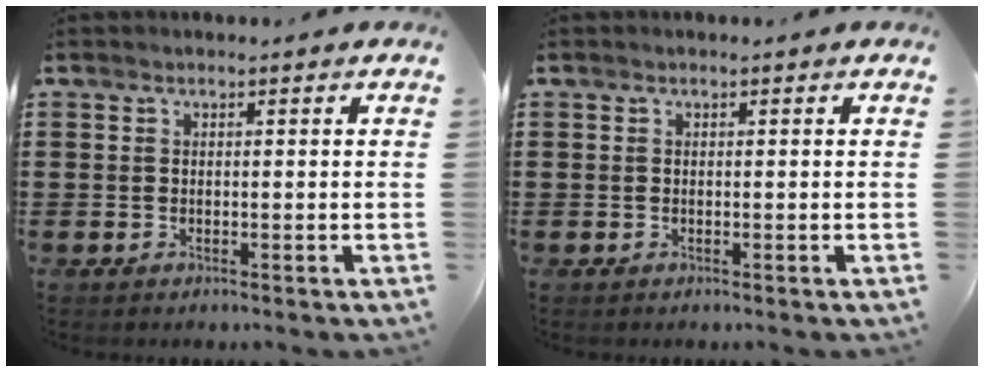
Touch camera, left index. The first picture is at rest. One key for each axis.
{"total": 0.0}